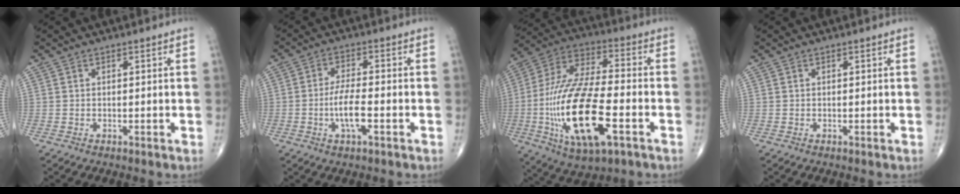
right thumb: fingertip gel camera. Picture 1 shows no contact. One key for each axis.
{"total": 6.5, "fx": -2.0, "fy": 2.1, "fz": 5.8, "tx": -0.116, "ty": 0.009, "tz": -0.039}
{"total": 23.8, "fx": -6.5, "fy": 9.2, "fz": 21.0, "tx": -0.438, "ty": 0.016, "tz": -0.105}
{"total": 0.0}